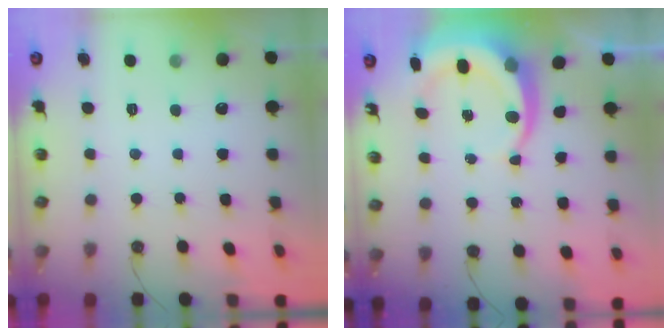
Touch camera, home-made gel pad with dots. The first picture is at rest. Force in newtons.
{"total": 9.2, "press": 9.0, "slide": 1.8}